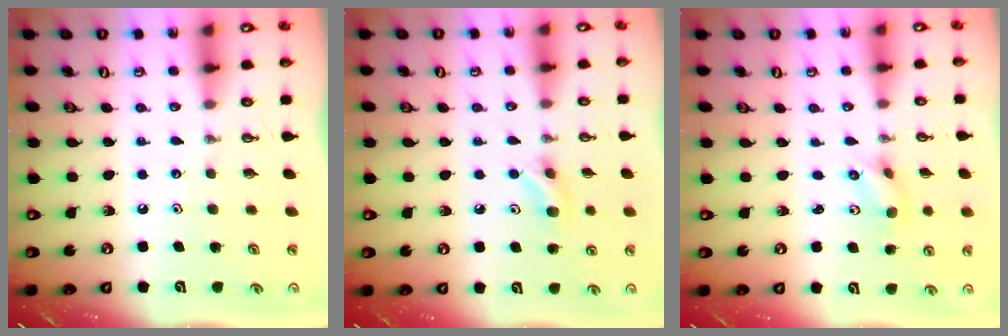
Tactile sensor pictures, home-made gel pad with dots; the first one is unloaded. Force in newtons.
{"total": 5.2, "press": 5.0, "slide": 1.4}
{"total": 2.9, "press": 1.1, "slide": 2.7}